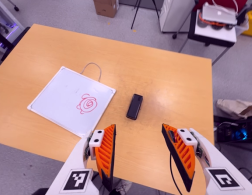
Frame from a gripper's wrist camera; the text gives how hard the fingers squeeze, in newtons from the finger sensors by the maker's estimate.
{"total": 0.0}